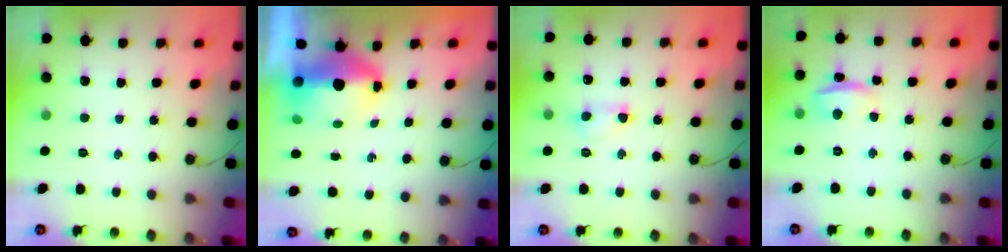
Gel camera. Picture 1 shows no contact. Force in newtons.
{"total": 14.7, "press": 9.3, "slide": 11.4}
{"total": 6.6, "press": 6.5, "slide": 1.0}
{"total": 7.8, "press": 2.9, "slide": 7.2}